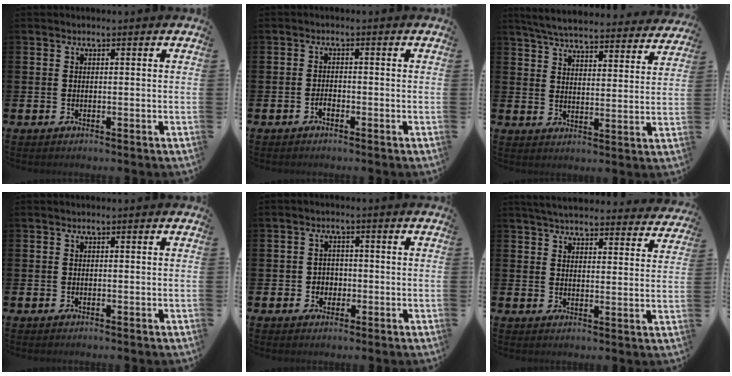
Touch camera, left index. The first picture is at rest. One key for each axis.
{"total": 1.2, "fx": -0.8, "fy": 0.5, "fz": 0.7, "tx": -0.019, "ty": 0.000, "tz": -0.014}
{"total": 6.0, "fx": 5.7, "fy": 0.8, "fz": 1.4, "tx": -0.047, "ty": -0.041, "tz": 0.098}
{"total": 0.0}
{"total": 2.2, "fx": -0.5, "fy": 2.1, "fz": 0.5, "tx": -0.004, "ty": 0.002, "tz": -0.017}
{"total": 4.9, "fx": 4.7, "fy": 0.7, "fz": 0.9, "tx": -0.033, "ty": -0.031, "tz": 0.082}